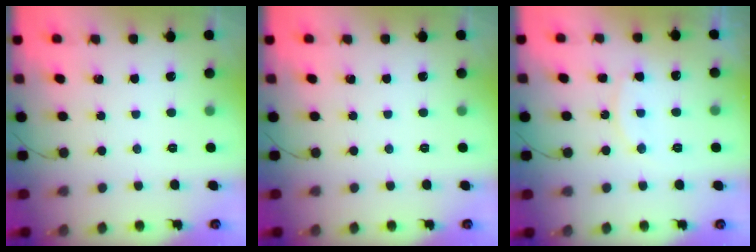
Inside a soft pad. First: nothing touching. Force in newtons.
{"total": 0.0}
{"total": 8.8, "press": 8.8, "slide": 0.7}